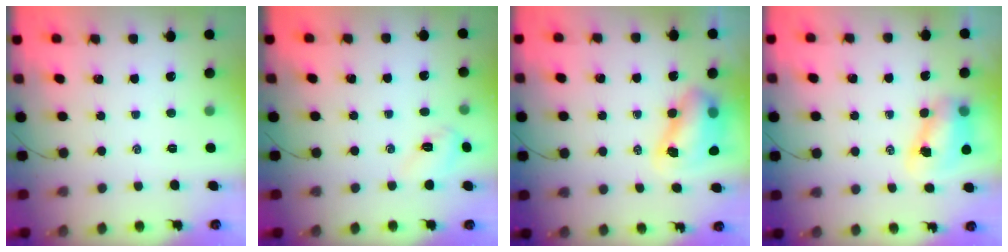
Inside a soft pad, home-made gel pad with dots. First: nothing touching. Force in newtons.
{"total": 3.6, "press": 3.5, "slide": 0.9}
{"total": 8.2, "press": 8.0, "slide": 2.0}
{"total": 7.4, "press": 7.3, "slide": 1.4}